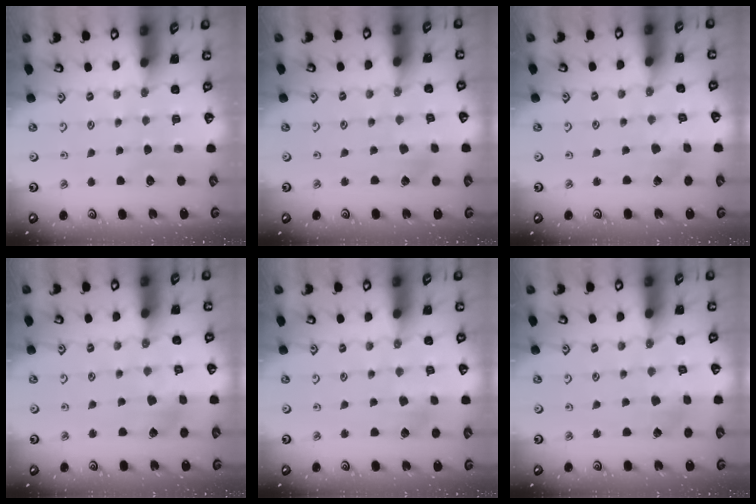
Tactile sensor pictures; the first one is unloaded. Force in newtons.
{"total": 2.3, "press": 2.3, "slide": 0.4}
{"total": 2.0, "press": 2.0, "slide": 0.3}
{"total": 3.5, "press": 3.5, "slide": 0.5}
{"total": 3.3, "press": 3.3, "slide": 0.3}
{"total": 2.4, "press": 2.4, "slide": 0.3}